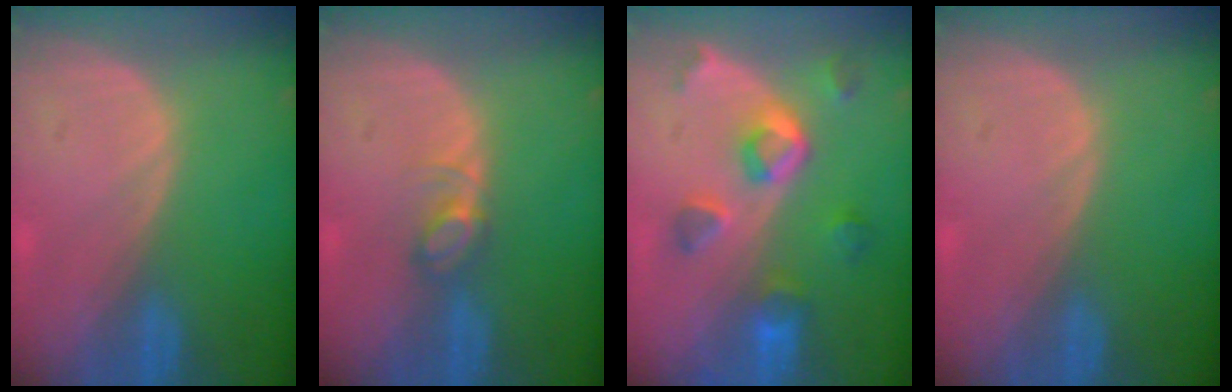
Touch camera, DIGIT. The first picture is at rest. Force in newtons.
{"total": 2.8, "press": 2.8, "slide": 0.4}
{"total": 7.8, "press": 7.0, "slide": 3.4}
{"total": 0.0}